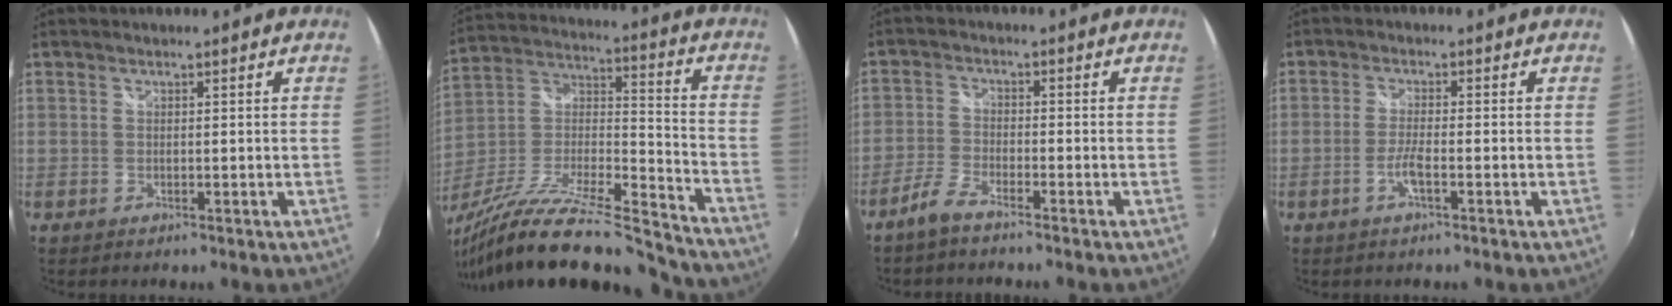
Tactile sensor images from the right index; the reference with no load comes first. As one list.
[{"total": 27.7, "force": [-23.3, 3.5, 14.6], "torque": [-0.257, -0.039, -0.381]}, {"total": 3.9, "force": [-3.3, 0.8, 1.9], "torque": [-0.057, 0.001, -0.071]}, {"total": 3.1, "force": [-1.4, 0.1, 2.7], "torque": [-0.060, -0.002, -0.031]}]